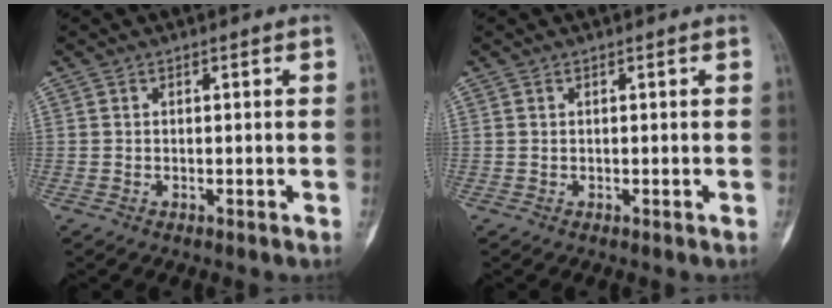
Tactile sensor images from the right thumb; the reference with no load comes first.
{"total": 0.0}